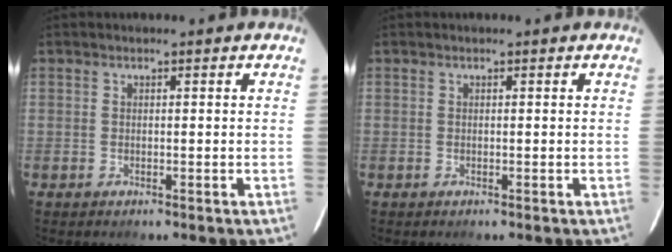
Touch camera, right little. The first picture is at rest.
{"total": 0.0}